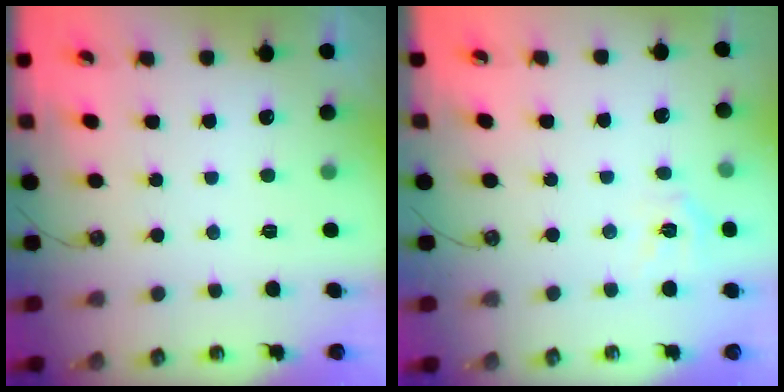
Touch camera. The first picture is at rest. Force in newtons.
{"total": 7.8, "press": 7.8, "slide": 0.9}